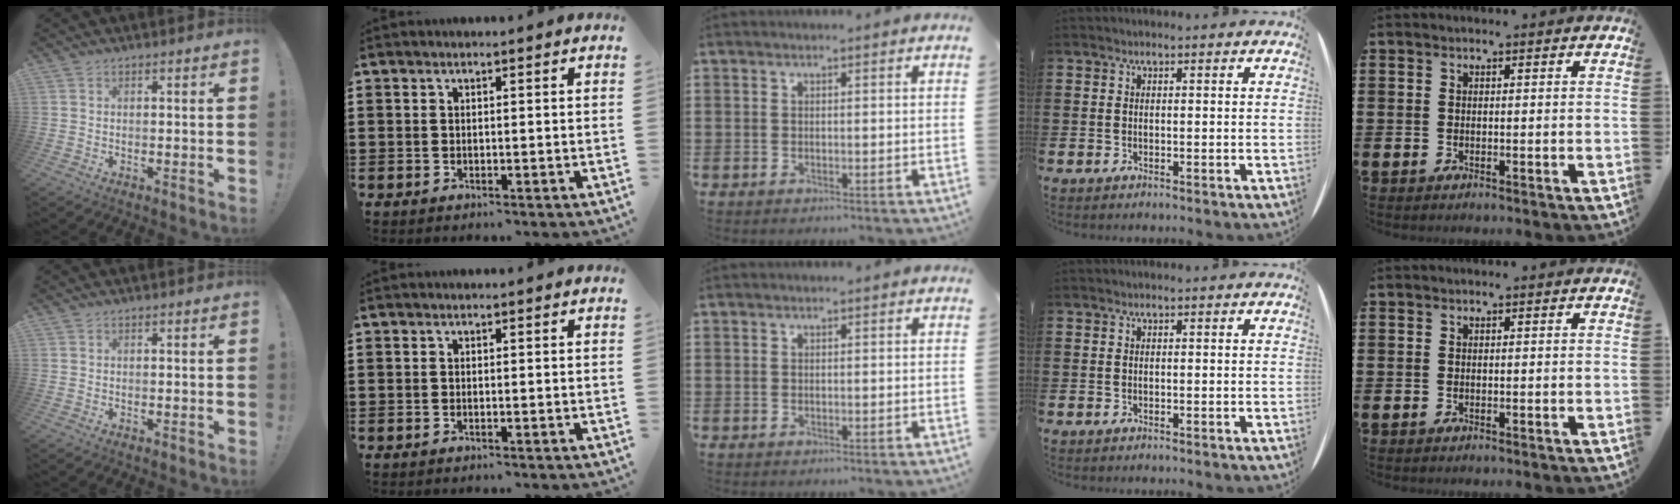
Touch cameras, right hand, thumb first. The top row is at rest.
{}